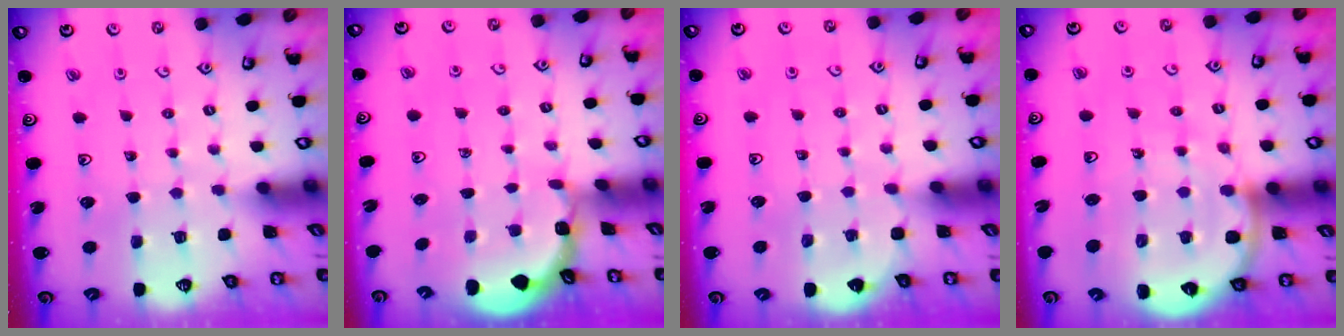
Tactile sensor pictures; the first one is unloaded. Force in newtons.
{"total": 1.5, "press": 1.5, "slide": 0.1}
{"total": 2.3, "press": 2.3, "slide": 0.1}
{"total": 9.9, "press": 9.7, "slide": 2.2}